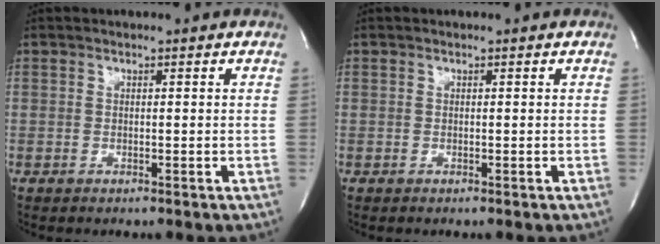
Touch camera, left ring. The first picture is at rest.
{"total": 0.0}